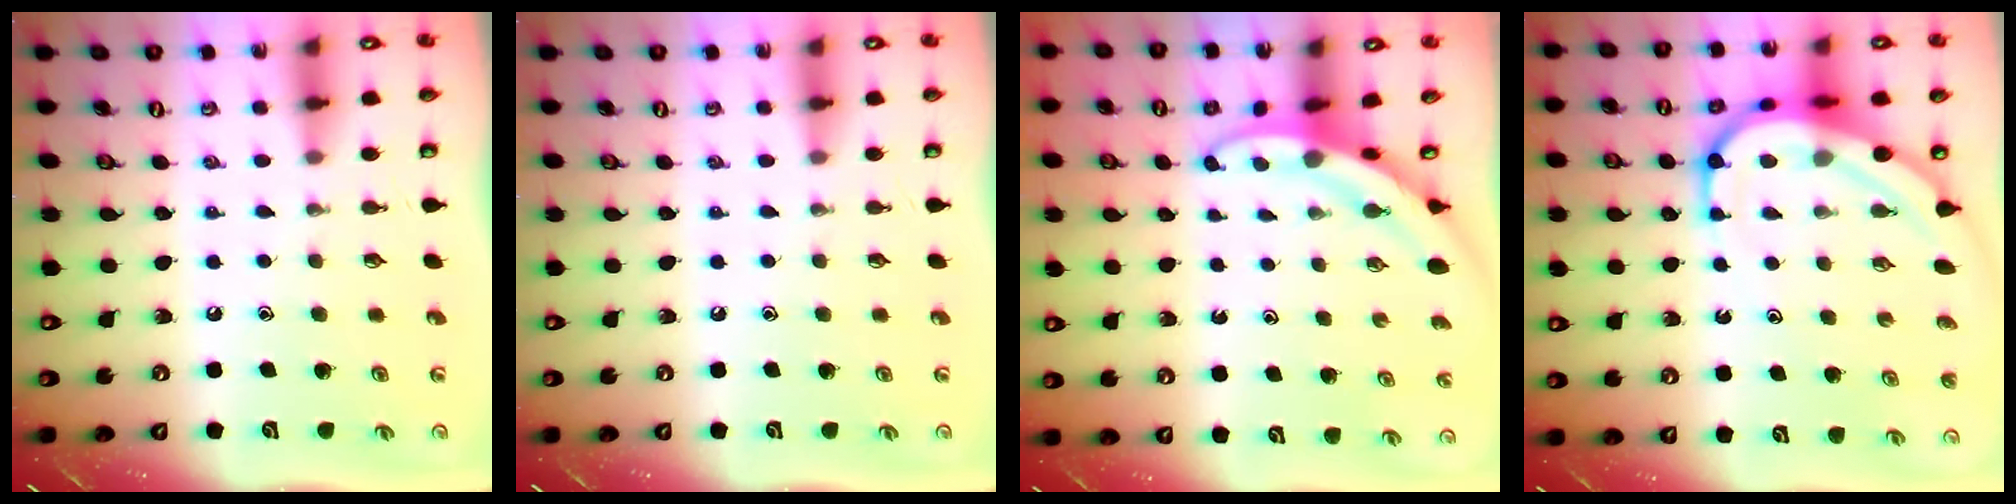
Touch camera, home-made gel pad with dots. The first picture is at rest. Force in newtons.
{"total": 0.0}
{"total": 3.3, "press": 3.3, "slide": 0.2}
{"total": 11.3, "press": 11.2, "slide": 1.2}